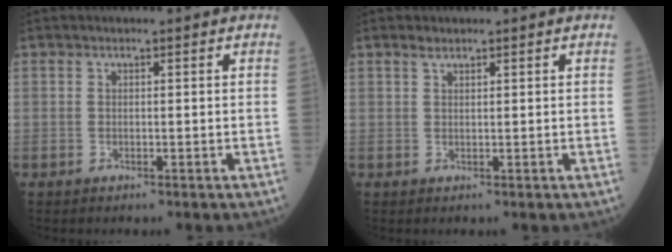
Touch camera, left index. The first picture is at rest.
{"total": 1.0, "force": [0.8, 0.2, 0.5], "torque": [-0.013, 0.006, 0.018]}